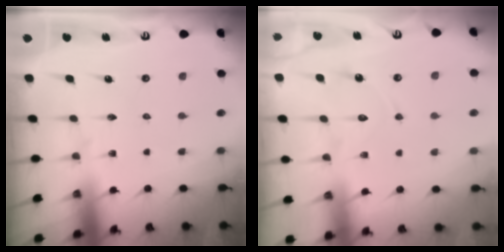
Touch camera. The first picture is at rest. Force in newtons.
{"total": 8.7, "press": 8.7, "slide": 0.7}